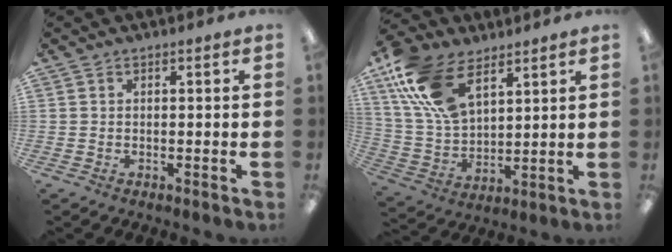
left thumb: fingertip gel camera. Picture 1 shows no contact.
{"total": 18.0, "force": [10.0, 9.9, 11.3], "torque": [-0.264, -0.026, 0.185]}